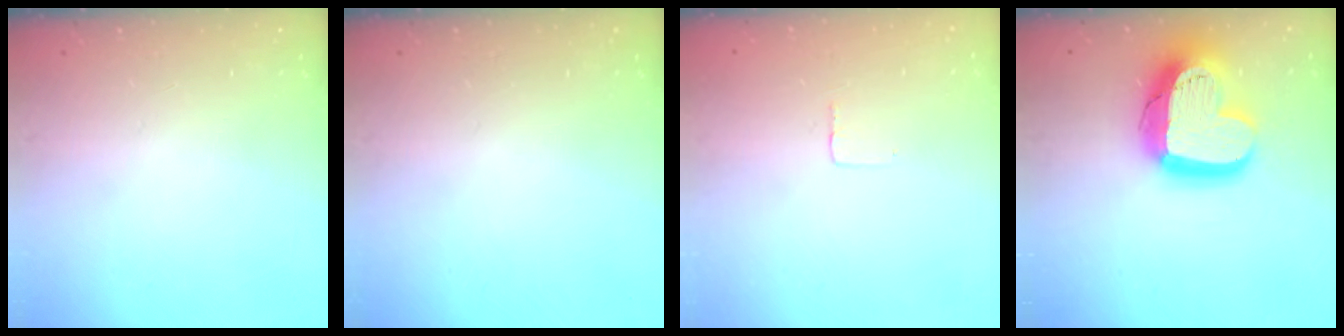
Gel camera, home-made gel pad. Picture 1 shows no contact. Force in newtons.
{"total": 0.0}
{"total": 1.9, "press": 1.9, "slide": 0.1}
{"total": 21.6, "press": 21.5, "slide": 1.9}